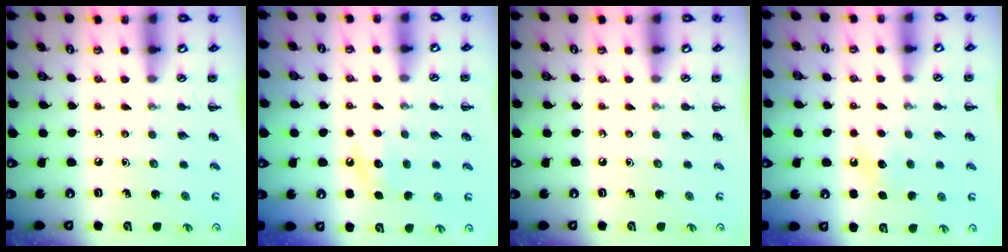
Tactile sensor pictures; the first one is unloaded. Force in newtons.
{"total": 6.5, "press": 6.3, "slide": 1.6}
{"total": 0.0}
{"total": 6.7, "press": 6.5, "slide": 1.7}